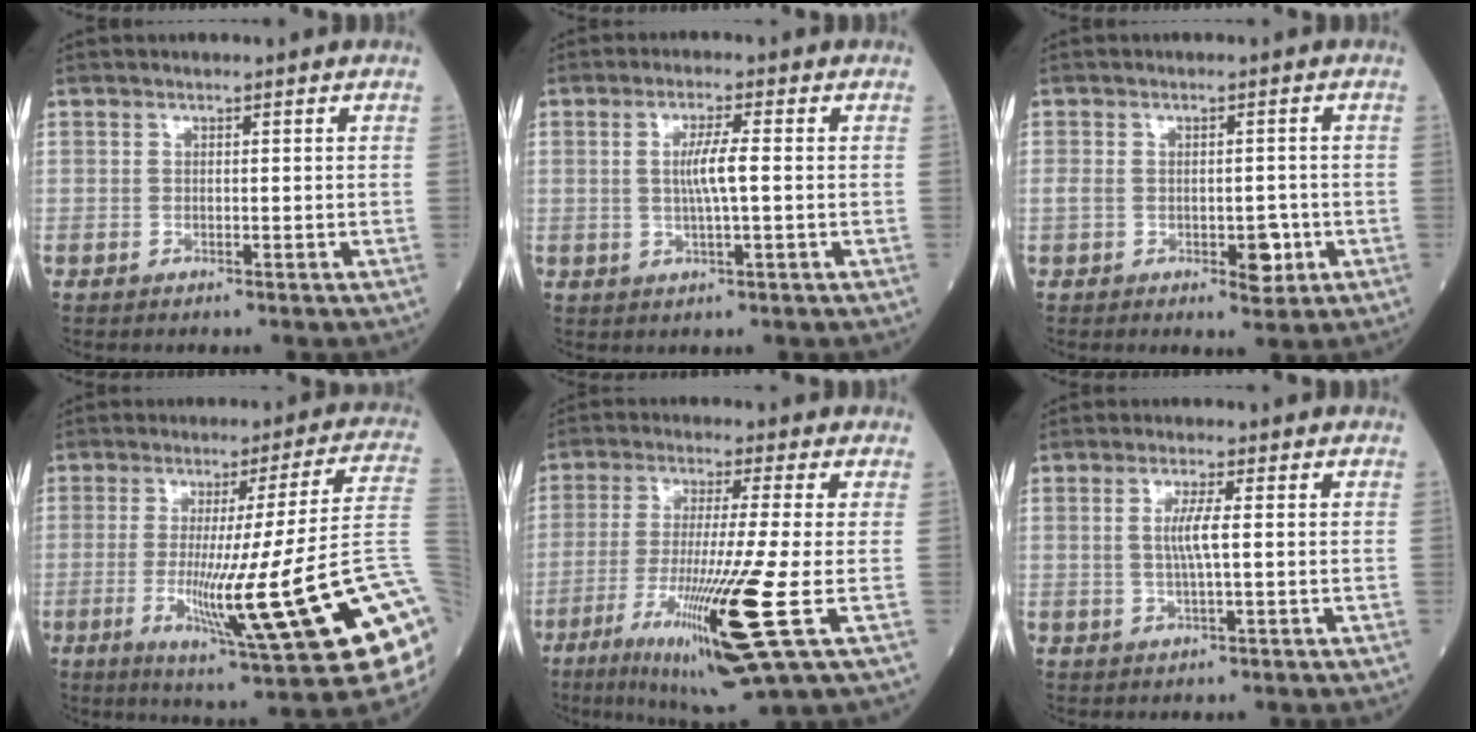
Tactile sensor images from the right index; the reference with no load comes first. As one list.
[{"total": 4.4, "force": [0.2, 0.0, 4.4], "torque": [-0.085, -0.002, 0.004]}, {"total": 4.6, "force": [-1.1, 2.2, 3.9], "torque": [-0.068, 0.007, -0.009]}, {"total": 22.8, "force": [-5.9, -0.9, 22.0], "torque": [-0.255, -0.017, -0.094]}, {"total": 16.0, "force": [-5.6, -1.0, 15.0], "torque": [-0.291, -0.051, -0.102]}, {"total": 3.7, "force": [0.3, -0.1, 3.7], "torque": [-0.076, -0.005, 0.006]}]